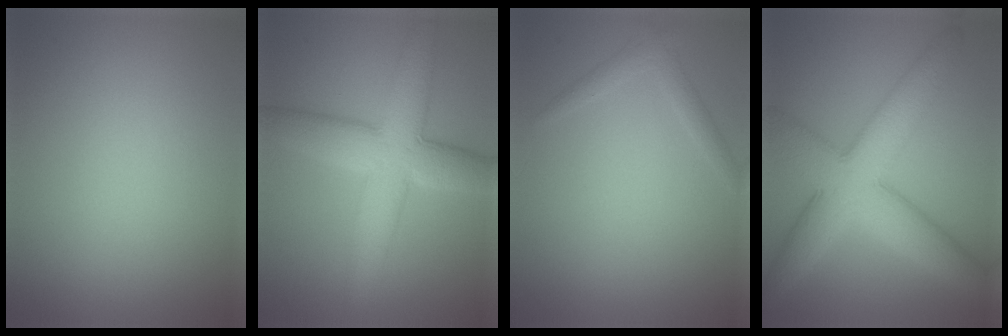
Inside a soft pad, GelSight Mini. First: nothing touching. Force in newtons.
{"total": 8.1, "press": 8.1, "slide": 0.4}
{"total": 1.4, "press": 1.4, "slide": 0.1}
{"total": 7.3, "press": 7.3, "slide": 0.4}